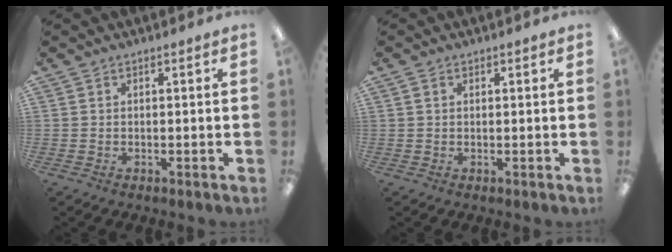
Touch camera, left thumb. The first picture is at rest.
{"total": 1.0, "force": [0.4, 0.6, 0.7], "torque": [-0.008, 0.001, 0.004]}